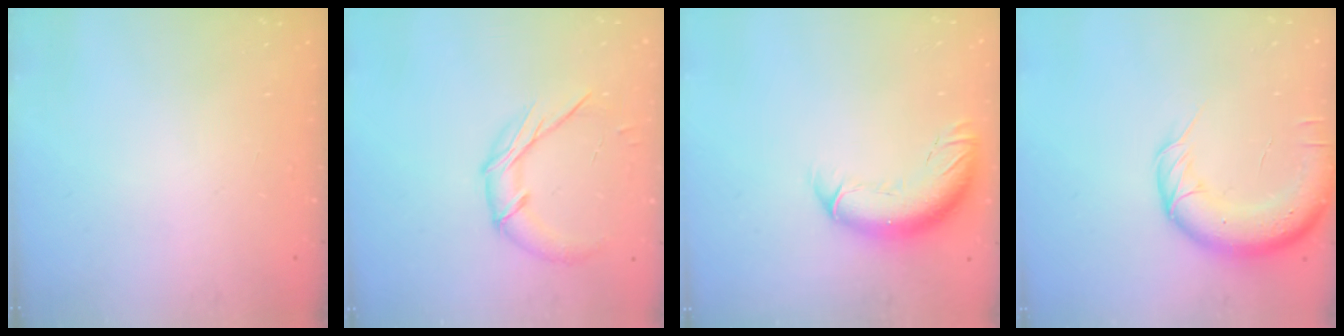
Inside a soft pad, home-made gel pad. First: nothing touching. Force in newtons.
{"total": 10.4, "press": 10.4, "slide": 0.6}
{"total": 11.8, "press": 11.5, "slide": 2.9}
{"total": 13.9, "press": 13.6, "slide": 2.9}